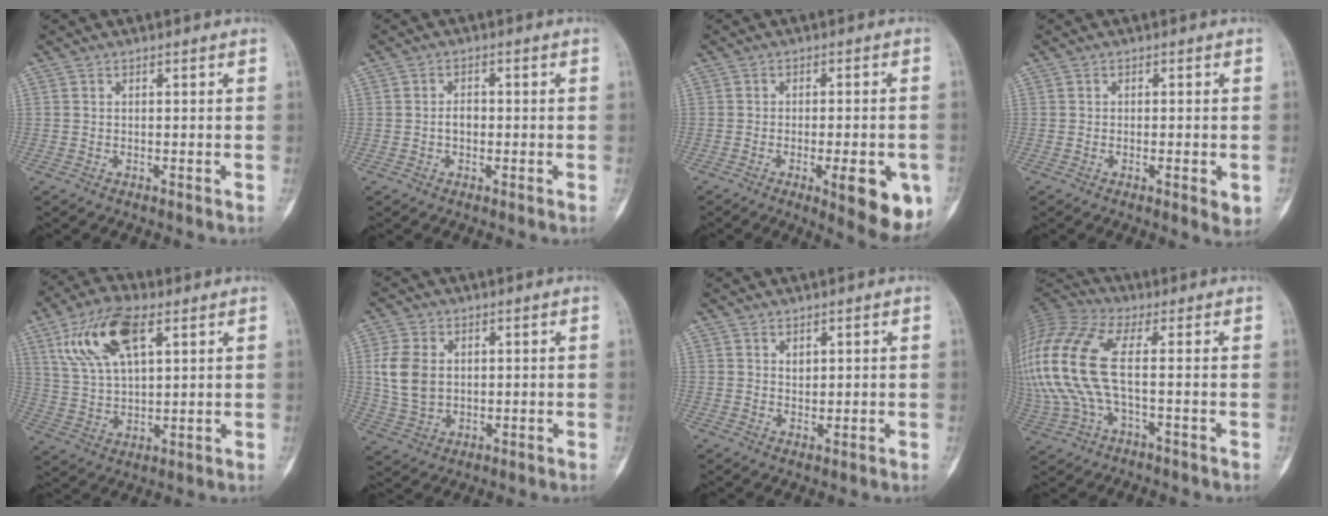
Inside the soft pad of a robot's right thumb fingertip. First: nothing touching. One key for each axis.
{"total": 2.1, "fx": -0.4, "fy": 1.4, "fz": 1.5, "tx": -0.016, "ty": 0.007, "tz": -0.013}
{"total": 12.2, "fx": -4.4, "fy": 3.6, "fz": 10.8, "tx": -0.118, "ty": -0.002, "tz": -0.049}
{"total": 3.5, "fx": -0.9, "fy": 1.1, "fz": 3.2, "tx": -0.041, "ty": -0.005, "tz": -0.011}
{"total": 14.7, "fx": 6.7, "fy": 6.6, "fz": 11.2, "tx": -0.211, "ty": -0.005, "tz": 0.129}
{"total": 8.3, "fx": 1.2, "fy": 6.0, "fz": 5.5, "tx": -0.105, "ty": -0.004, "tz": 0.029}
{"total": 1.5, "fx": 0.9, "fy": 0.9, "fz": 0.8, "tx": -0.007, "ty": -0.008, "tz": 0.020}
{"total": 17.8, "fx": 0.2, "fy": 6.7, "fz": 16.5, "tx": -0.405, "ty": 0.028, "tz": -0.001}